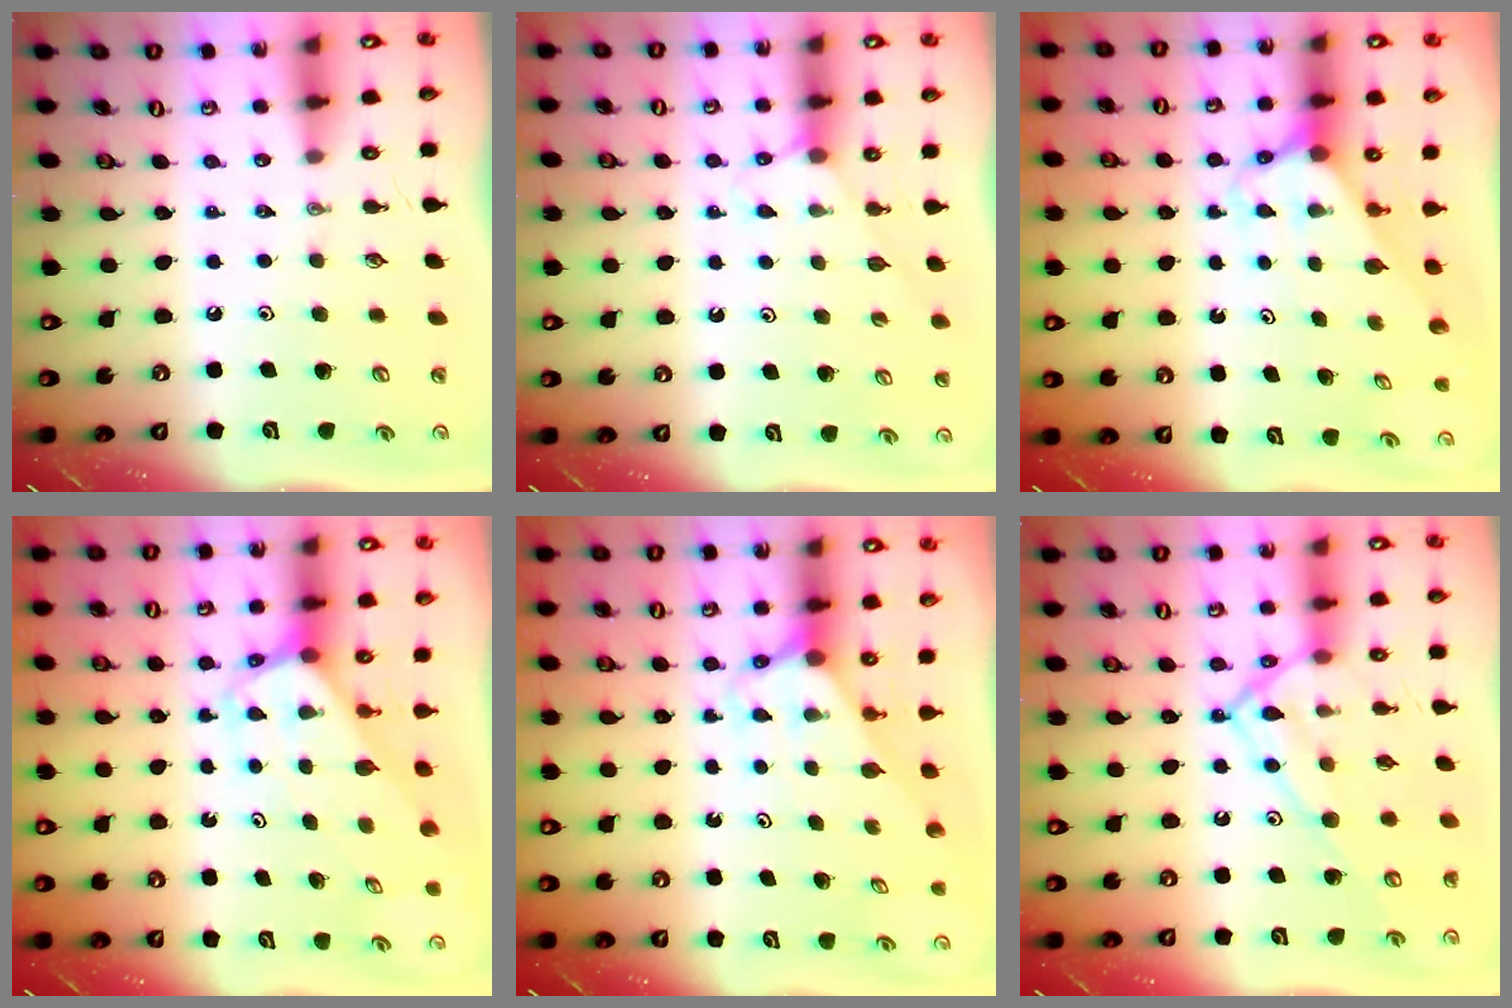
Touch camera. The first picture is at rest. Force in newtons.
{"total": 5.5, "press": 5.4, "slide": 0.6}
{"total": 2.8, "press": 2.8, "slide": 0.2}
{"total": 3.7, "press": 3.6, "slide": 0.3}
{"total": 2.5, "press": 2.5, "slide": 0.2}
{"total": 13.9, "press": 13.9, "slide": 0.5}